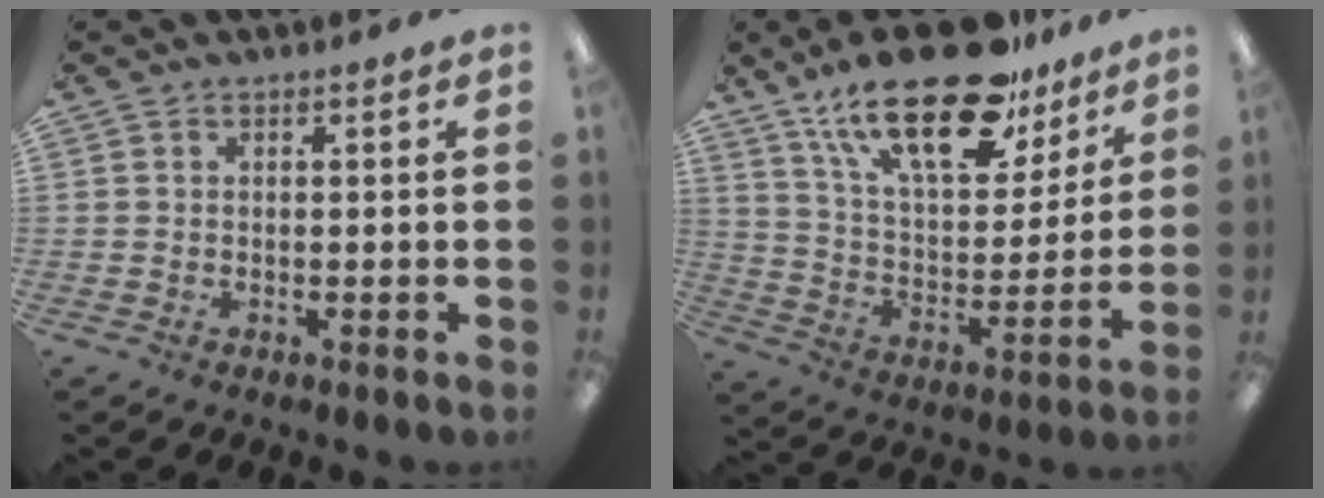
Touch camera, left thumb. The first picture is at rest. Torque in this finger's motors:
{"motor_torque": [0.40, 0.40, 1.44, -1.33, 0.40]}